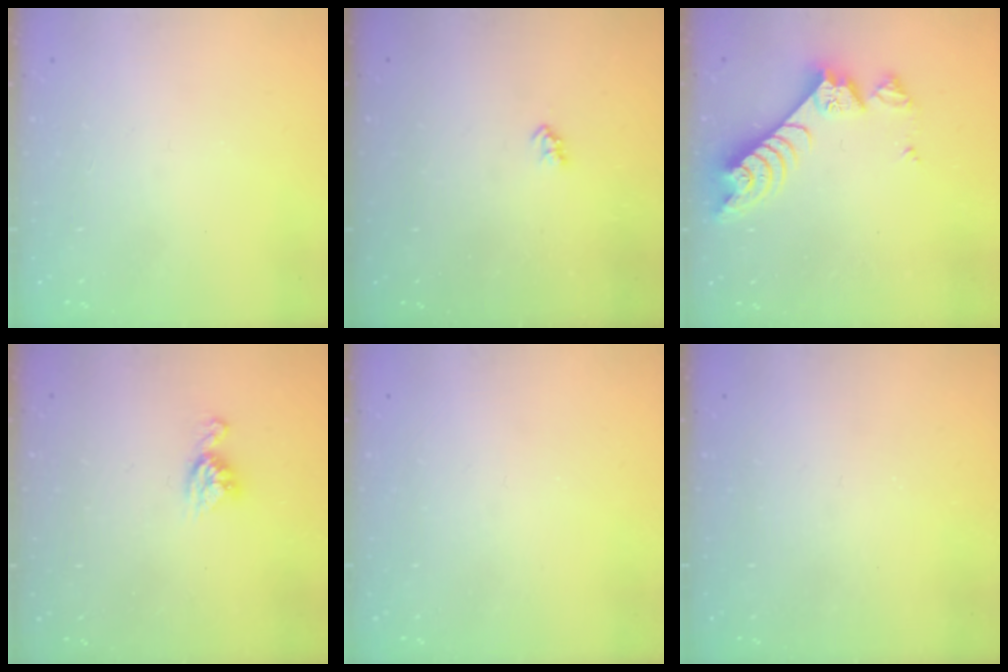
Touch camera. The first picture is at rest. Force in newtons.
{"total": 2.4, "press": 2.4, "slide": 0.4}
{"total": 8.4, "press": 8.4, "slide": 1.0}
{"total": 7.2, "press": 7.2, "slide": 0.4}
{"total": 0.0}
{"total": 0.0}